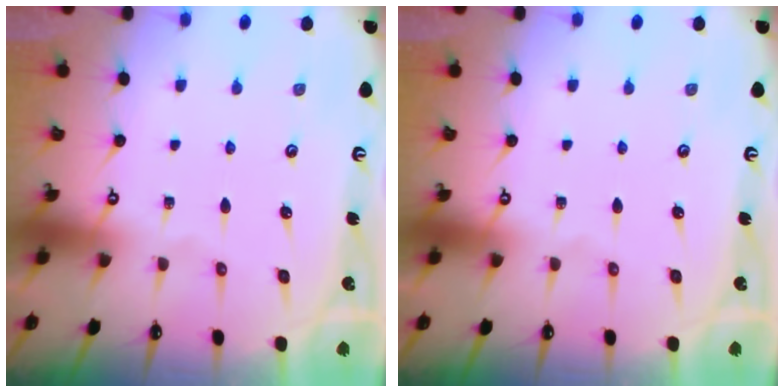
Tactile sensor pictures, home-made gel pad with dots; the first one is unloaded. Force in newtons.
{"total": 0.0}